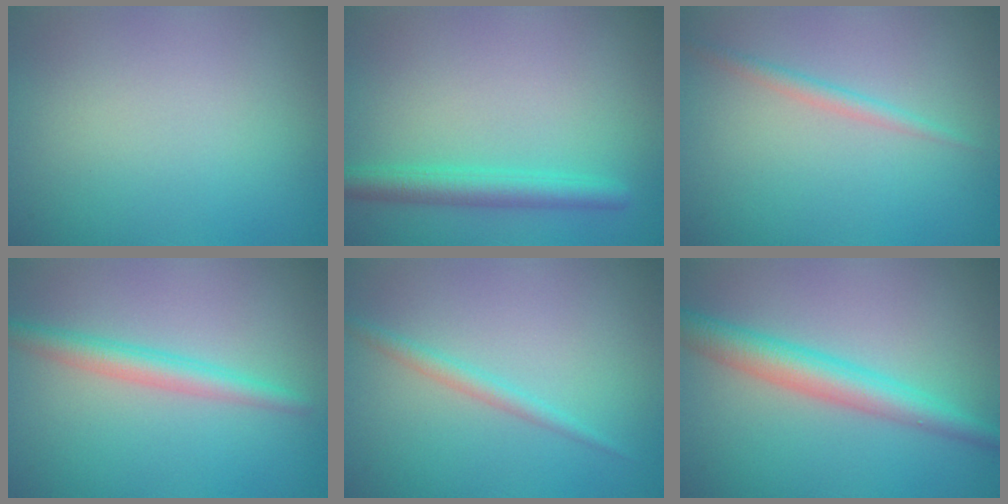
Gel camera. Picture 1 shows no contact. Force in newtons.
{"total": 3.1, "press": 3.1, "slide": 0.1}
{"total": 1.4, "press": 1.4, "slide": 0.0}
{"total": 2.7, "press": 2.7, "slide": 0.1}
{"total": 1.5, "press": 1.5, "slide": 0.1}
{"total": 4.2, "press": 4.2, "slide": 0.1}